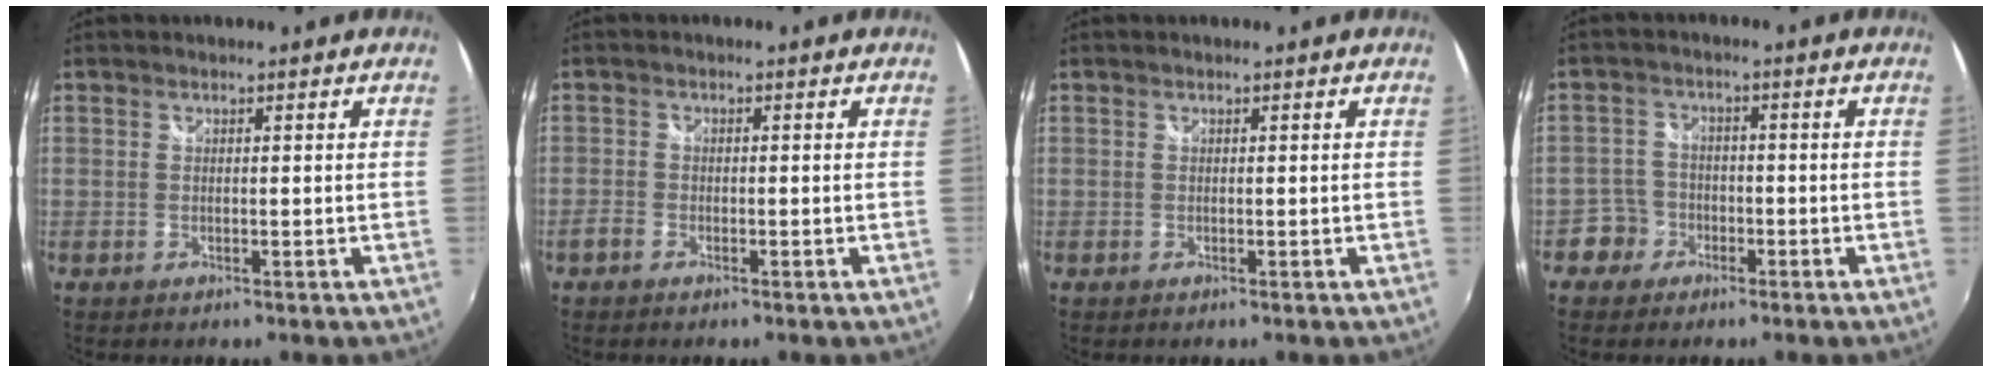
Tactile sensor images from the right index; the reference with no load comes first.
{"total": 2.1, "force": [-1.6, 1.1, 0.8], "torque": [-0.027, -0.002, -0.032]}
{"total": 0.0}
{"total": 4.3, "force": [-2.3, 3.7, -0.1], "torque": [0.001, 0.018, -0.043]}